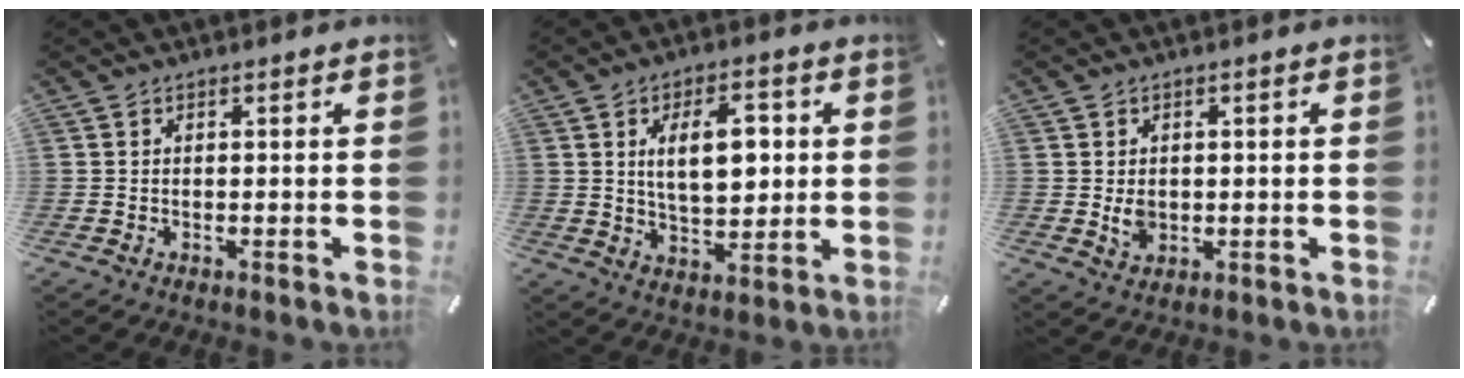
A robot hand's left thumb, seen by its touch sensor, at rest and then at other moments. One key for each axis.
{"total": 11.6, "fx": 2.5, "fy": 6.5, "fz": 9.3, "tx": -0.158, "ty": -0.003, "tz": 0.035}
{"total": 3.4, "fx": -0.1, "fy": 2.9, "fz": 1.8, "tx": -0.031, "ty": -0.001, "tz": -0.003}